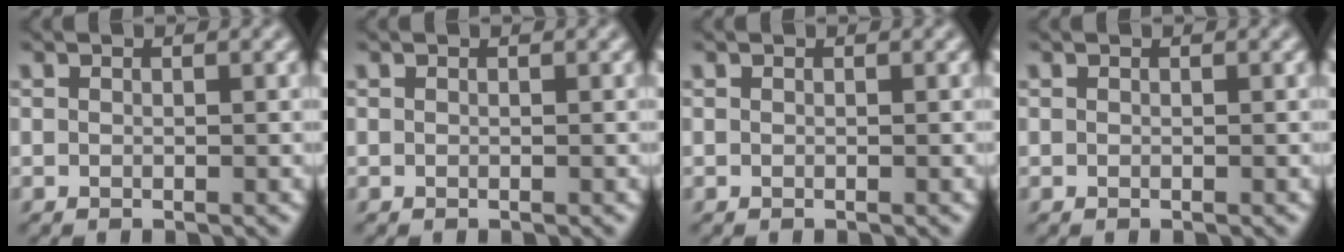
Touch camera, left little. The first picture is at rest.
{"total": 0.0}
{"total": 0.0}
{"total": 0.0}